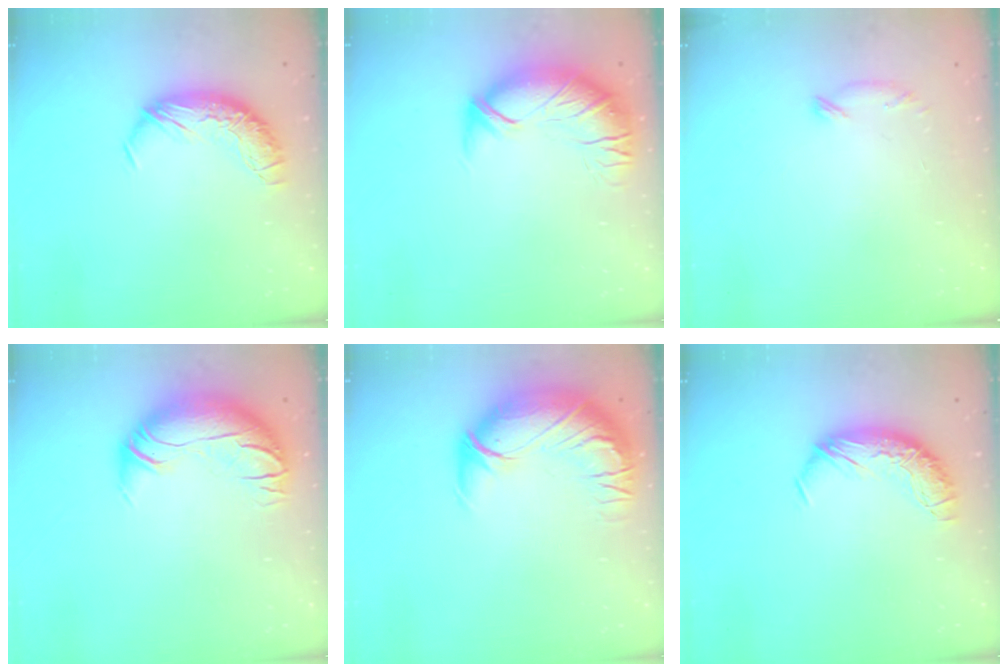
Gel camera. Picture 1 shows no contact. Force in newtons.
{"total": 2.7, "press": 1.2, "slide": 2.4}
{"total": 6.7, "press": 6.7, "slide": 0.9}
{"total": 2.9, "press": 0.5, "slide": 2.9}
{"total": 3.7, "press": 2.1, "slide": 3.0}
{"total": 0.0}